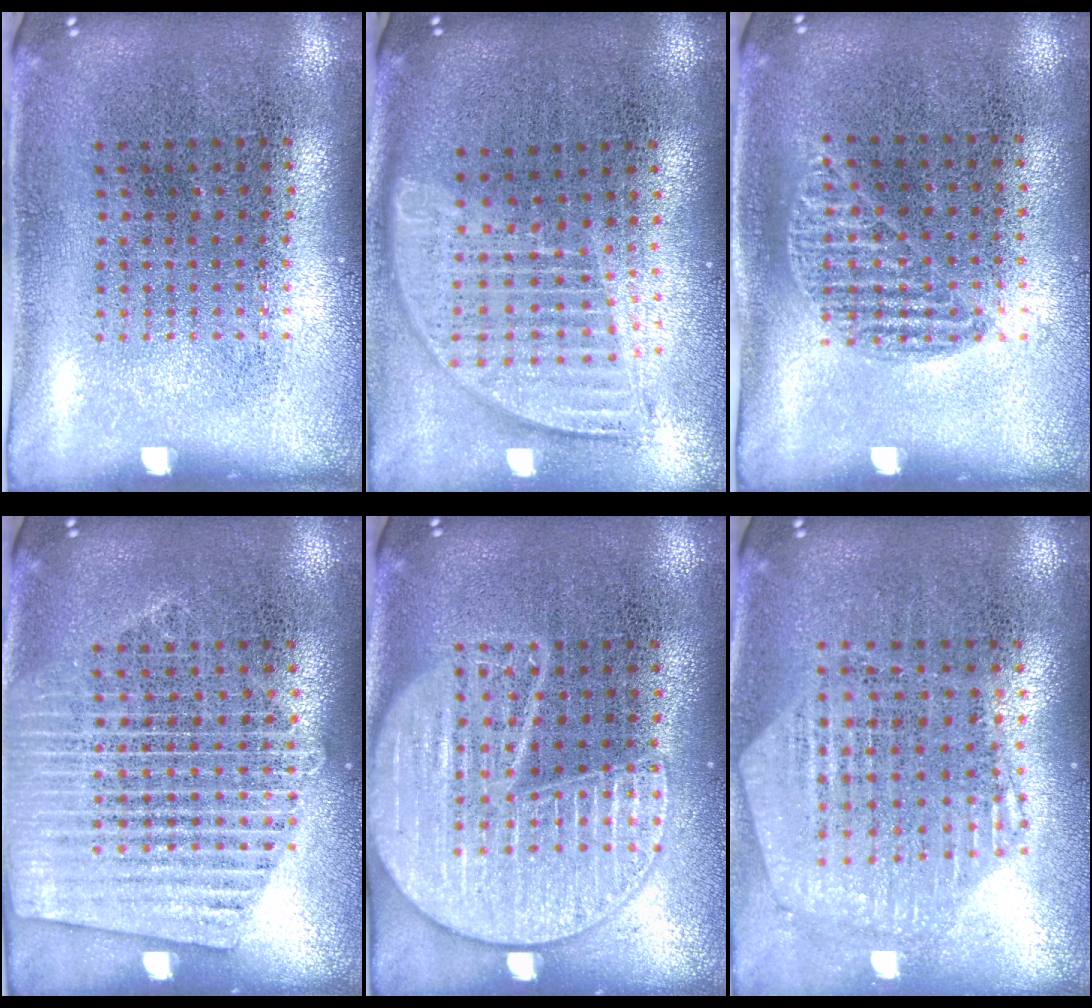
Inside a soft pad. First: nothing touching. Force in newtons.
{"total": 1.8, "press": 1.5, "slide": 1.0}
{"total": 0.9, "press": 0.7, "slide": 0.5}
{"total": 1.6, "press": 1.6, "slide": 0.2}
{"total": 2.5, "press": 2.5, "slide": 0.2}
{"total": 1.1, "press": 1.1, "slide": 0.2}